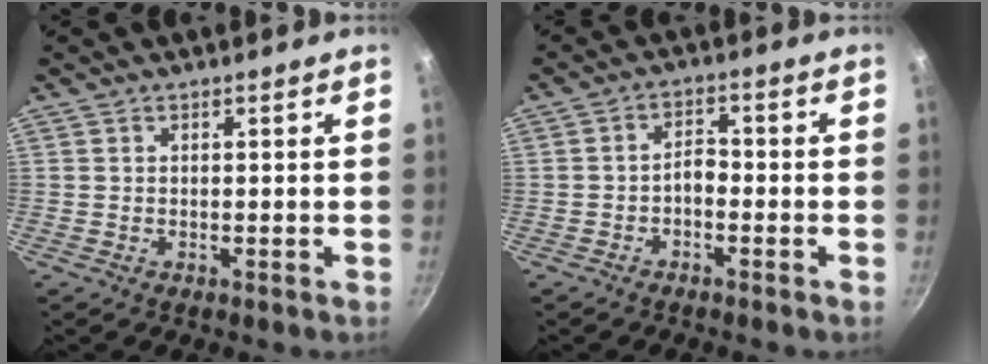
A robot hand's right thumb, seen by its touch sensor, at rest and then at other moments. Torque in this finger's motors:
{"motor_torque": [0.75, 0.50, 0.51, 0.27, -0.01]}